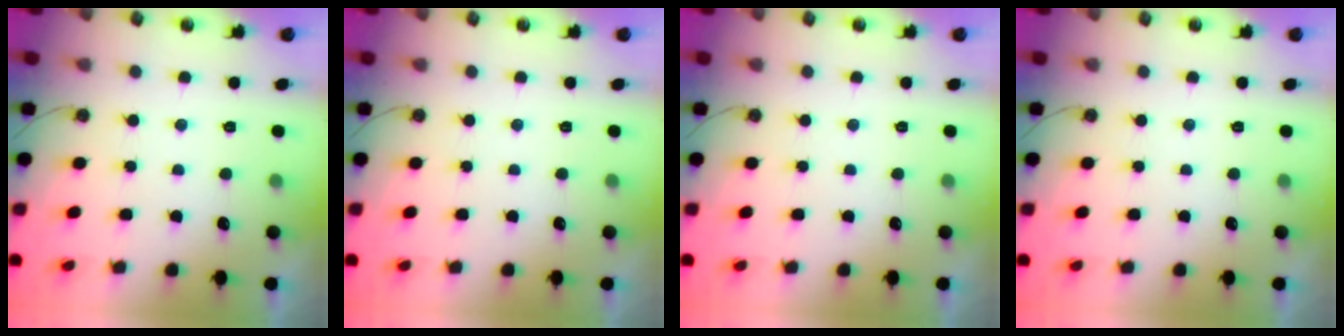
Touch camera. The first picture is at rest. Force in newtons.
{"total": 0.0}
{"total": 0.0}
{"total": 0.0}